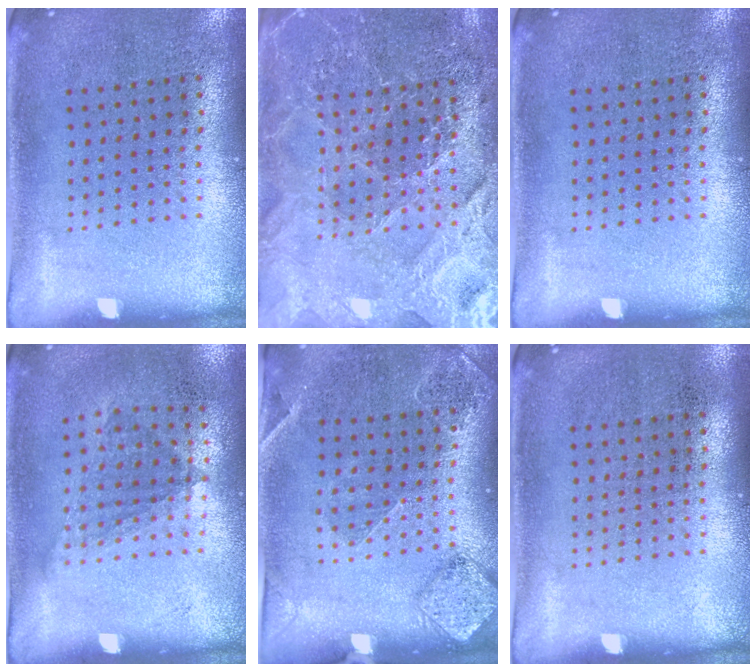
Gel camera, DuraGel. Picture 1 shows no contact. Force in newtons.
{"total": 3.9, "press": 3.7, "slide": 1.2}
{"total": 0.0}
{"total": 1.1, "press": 0.8, "slide": 0.7}
{"total": 1.5, "press": 1.5, "slide": 0.4}
{"total": 0.0}